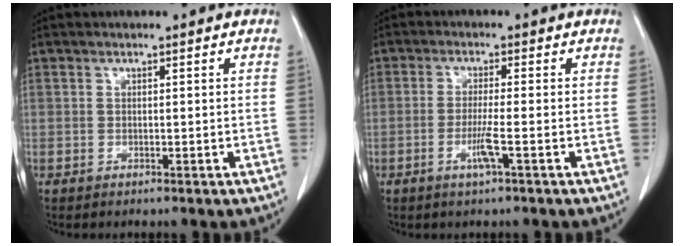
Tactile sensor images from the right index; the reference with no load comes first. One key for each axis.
{"total": 3.7, "fx": -1.5, "fy": -0.3, "fz": 3.3, "tx": -0.067, "ty": -0.008, "tz": -0.032}